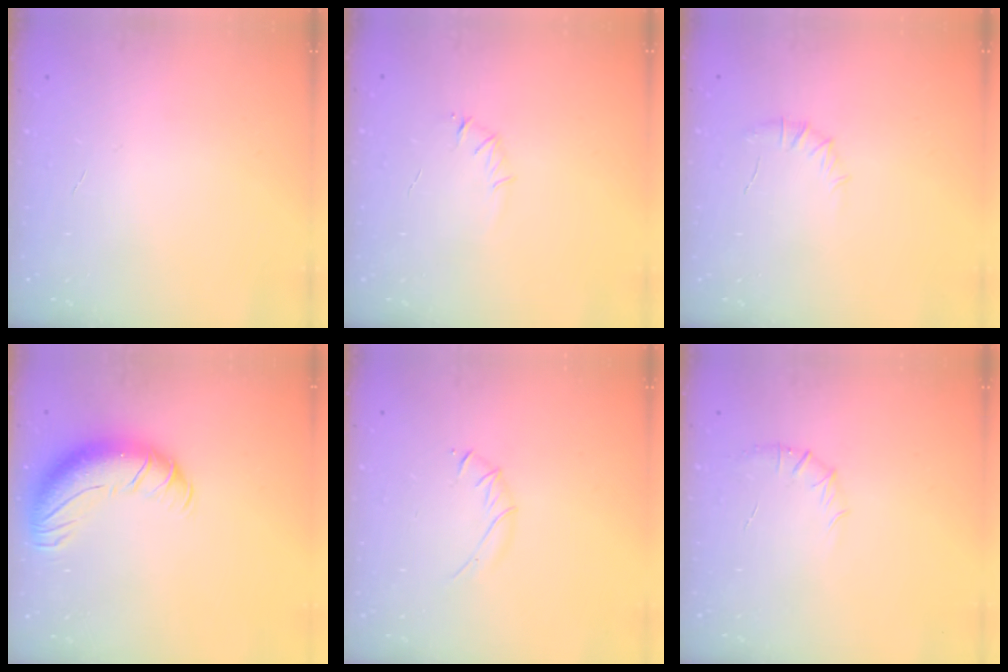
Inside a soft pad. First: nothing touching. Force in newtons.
{"total": 3.3, "press": 3.1, "slide": 1.1}
{"total": 5.8, "press": 5.5, "slide": 1.8}
{"total": 13.4, "press": 13.0, "slide": 3.0}
{"total": 3.7, "press": 3.6, "slide": 1.1}
{"total": 5.9, "press": 5.6, "slide": 1.8}